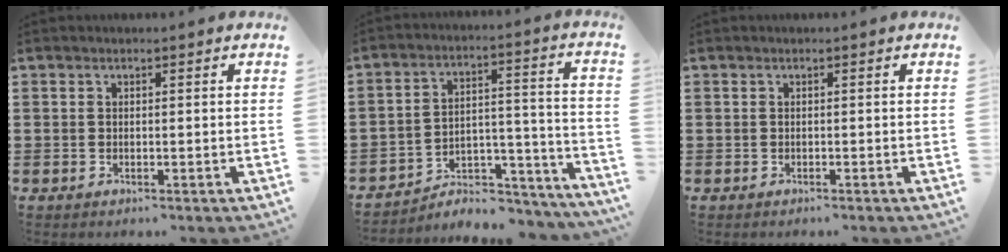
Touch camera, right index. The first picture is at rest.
{"total": 3.9, "force": [-3.3, 1.8, 1.0], "torque": [-0.024, 0.001, -0.070]}
{"total": 0.0}